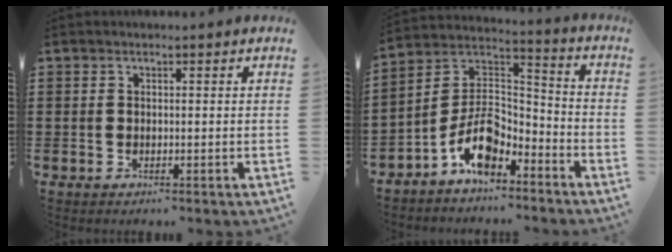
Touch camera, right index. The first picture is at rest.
{"total": 9.3, "force": [-5.9, 4.5, 5.6], "torque": [-0.127, 0.002, -0.119]}